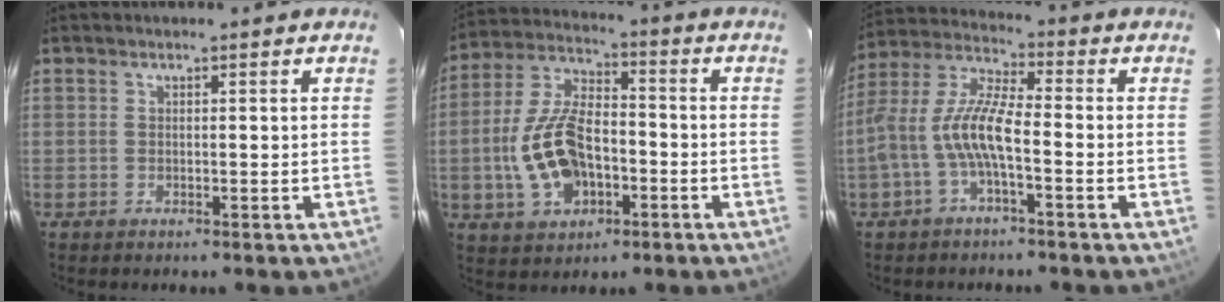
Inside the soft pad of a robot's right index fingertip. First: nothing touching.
{"total": 14.4, "force": [-3.6, 8.1, 11.3], "torque": [-0.242, 0.011, -0.058]}
{"total": 9.7, "force": [-2.8, 2.3, 9.0], "torque": [-0.202, 0.012, -0.052]}